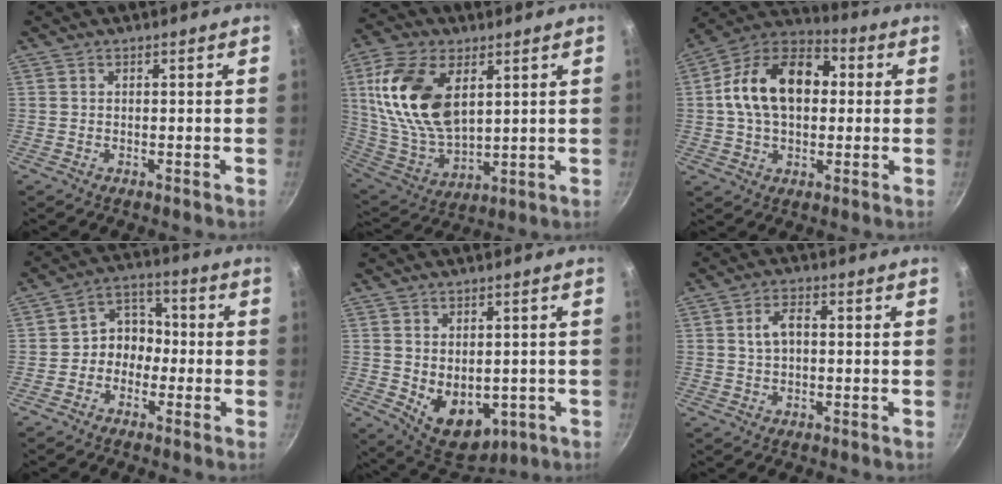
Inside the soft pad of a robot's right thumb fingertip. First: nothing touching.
{"total": 19.8, "force": [5.9, 11.4, 15.1], "torque": [-0.282, -0.022, 0.125]}
{"total": 17.5, "force": [1.8, 11.5, 13.1], "torque": [-0.191, 0.033, 0.011]}
{"total": 6.9, "force": [-1.7, 5.7, 3.4], "torque": [-0.006, 0.035, -0.042]}
{"total": 10.7, "force": [-1.4, 7.4, 7.7], "torque": [-0.087, -0.015, 0.005]}
{"total": 4.4, "force": [0.4, 2.6, 3.5], "torque": [-0.062, 0.015, 0.005]}